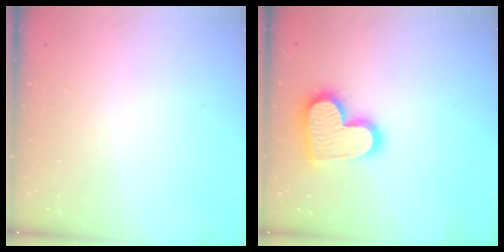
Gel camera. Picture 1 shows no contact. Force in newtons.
{"total": 17.2, "press": 17.1, "slide": 1.2}